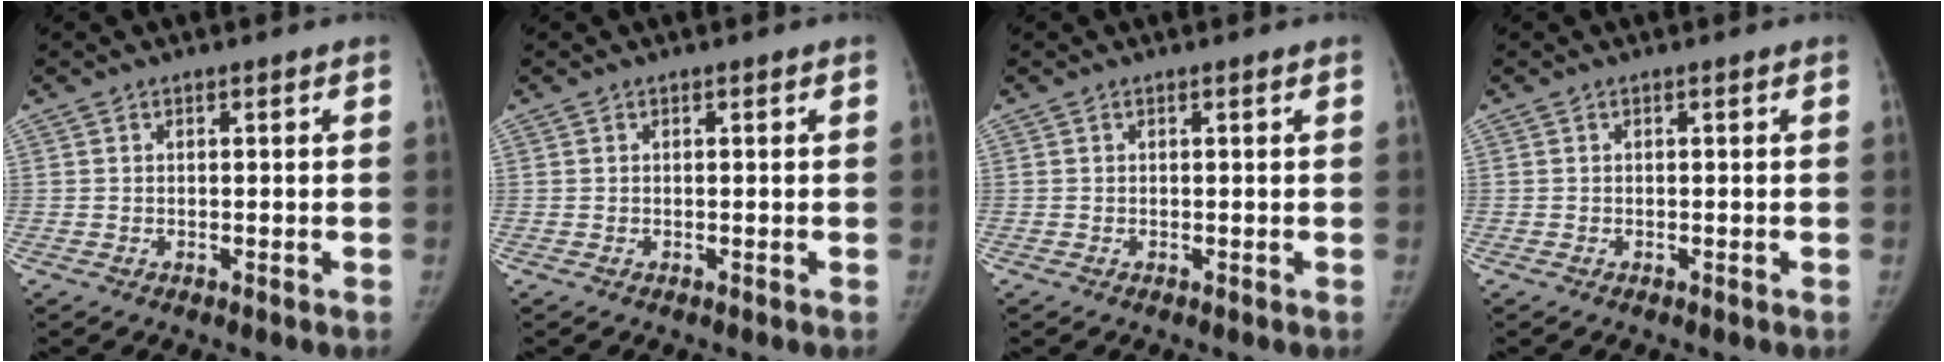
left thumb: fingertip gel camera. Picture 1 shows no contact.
{"total": 0.0}
{"total": 0.0}
{"total": 0.0}